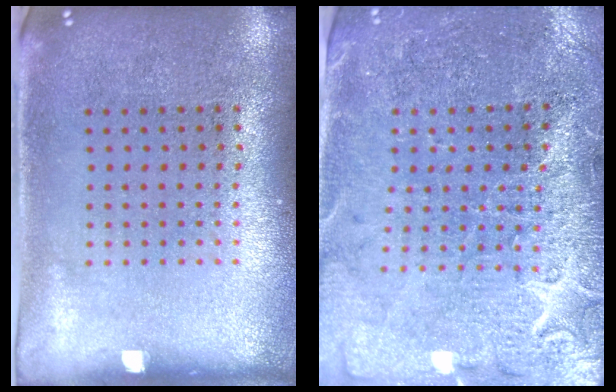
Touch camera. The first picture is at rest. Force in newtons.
{"total": 3.2, "press": 3.1, "slide": 0.7}